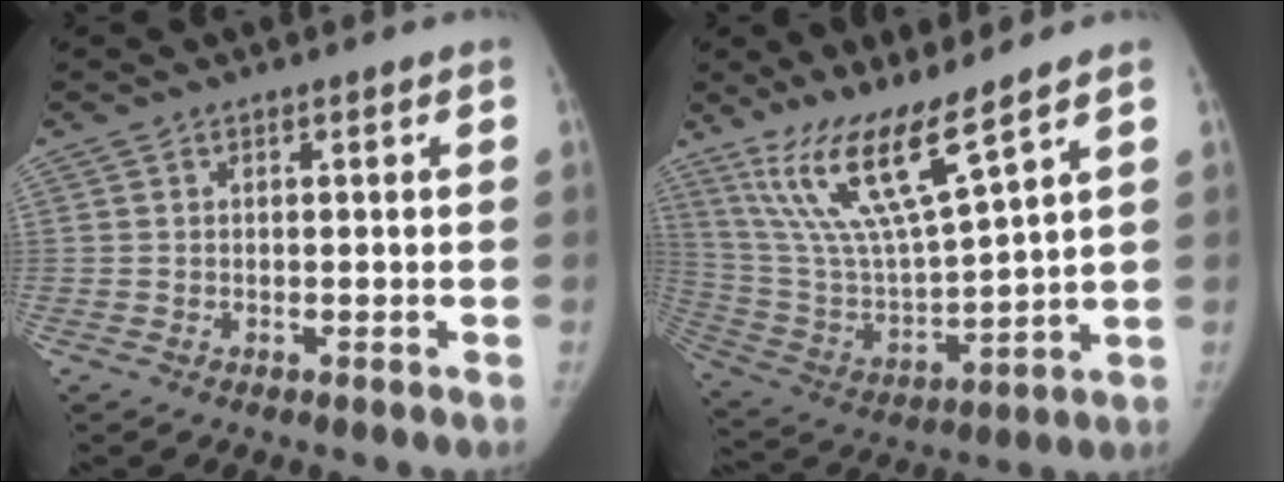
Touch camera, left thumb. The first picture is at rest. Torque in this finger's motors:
{"motor_torque": [0.12, 0.16, 1.51, -1.26, 0.15]}